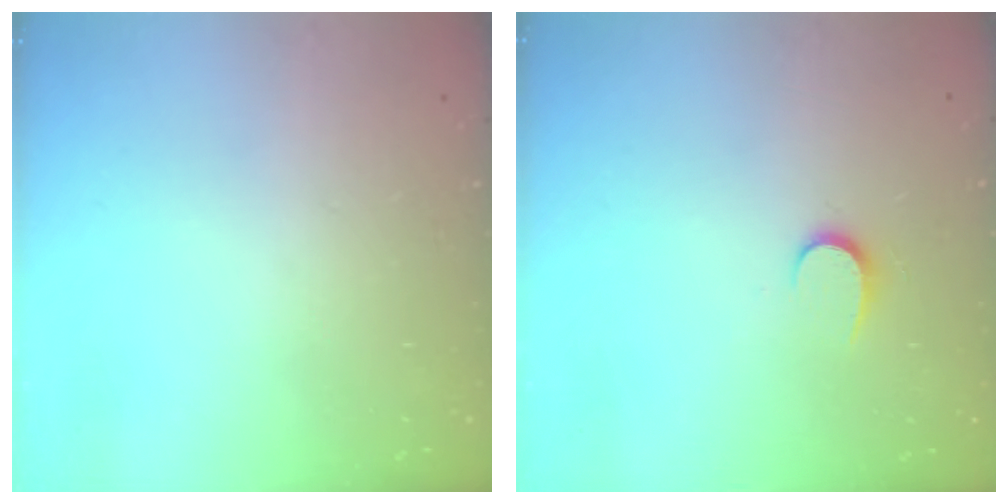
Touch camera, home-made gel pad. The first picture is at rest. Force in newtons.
{"total": 5.6, "press": 5.5, "slide": 0.6}